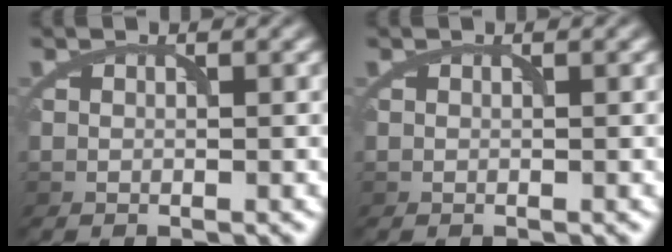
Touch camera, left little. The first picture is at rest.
{"total": 0.0}